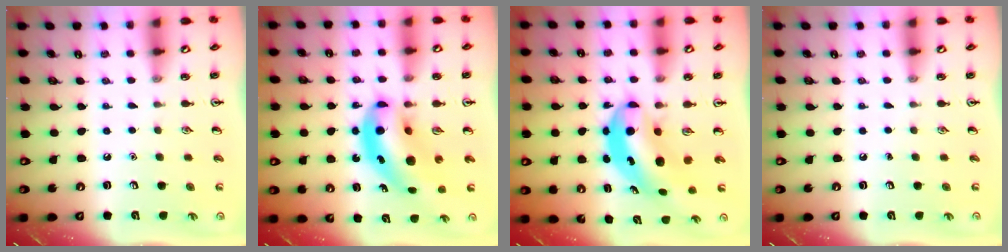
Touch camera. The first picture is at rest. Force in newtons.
{"total": 12.0, "press": 11.5, "slide": 3.5}
{"total": 7.0, "press": 6.7, "slide": 1.8}
{"total": 0.0}